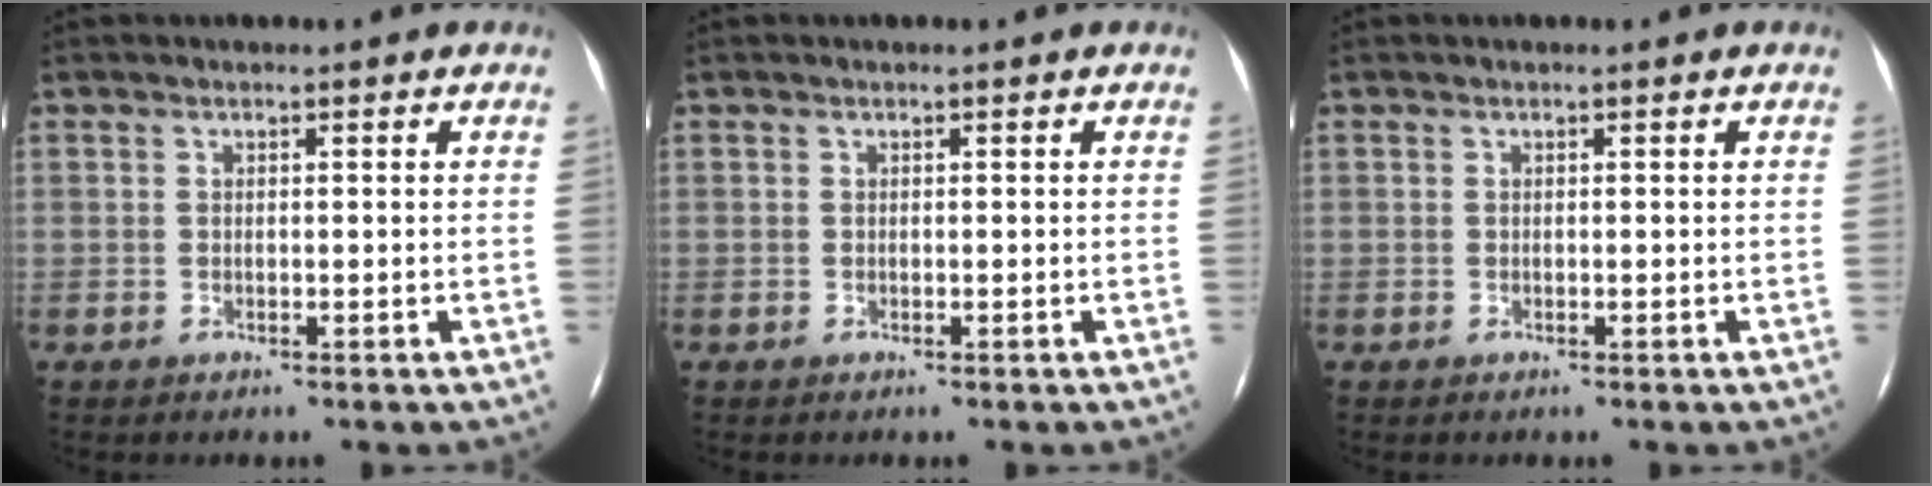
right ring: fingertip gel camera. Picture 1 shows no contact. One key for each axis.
{"total": 0.0}
{"total": 0.0}